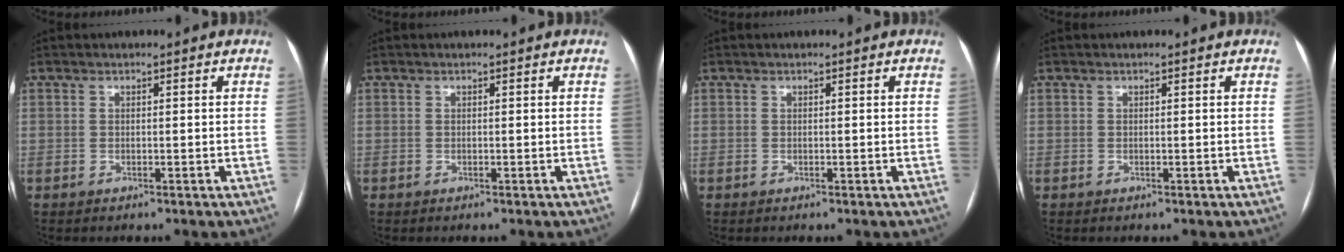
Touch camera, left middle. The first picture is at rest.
{"total": 0.0}
{"total": 0.0}
{"total": 0.0}